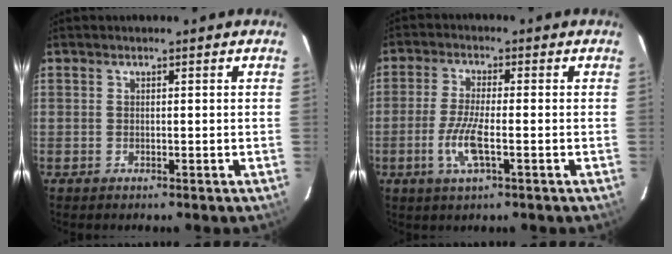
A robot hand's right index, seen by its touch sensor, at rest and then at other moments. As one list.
[{"total": 6.6, "force": [-2.3, 1.1, 6.1], "torque": [-0.130, -0.008, -0.047]}]